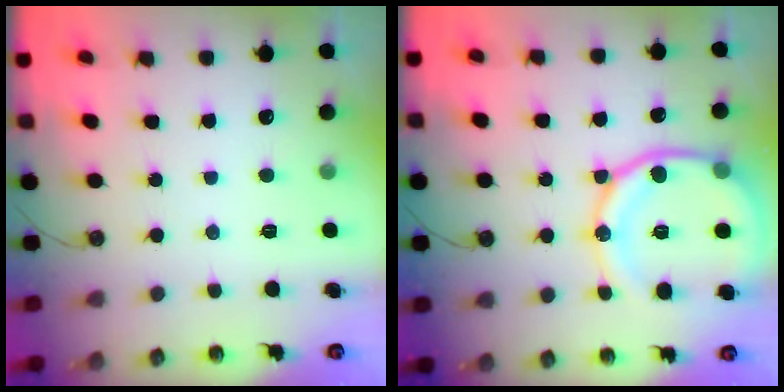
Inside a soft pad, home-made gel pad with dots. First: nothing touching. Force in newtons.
{"total": 17.7, "press": 17.6, "slide": 1.9}